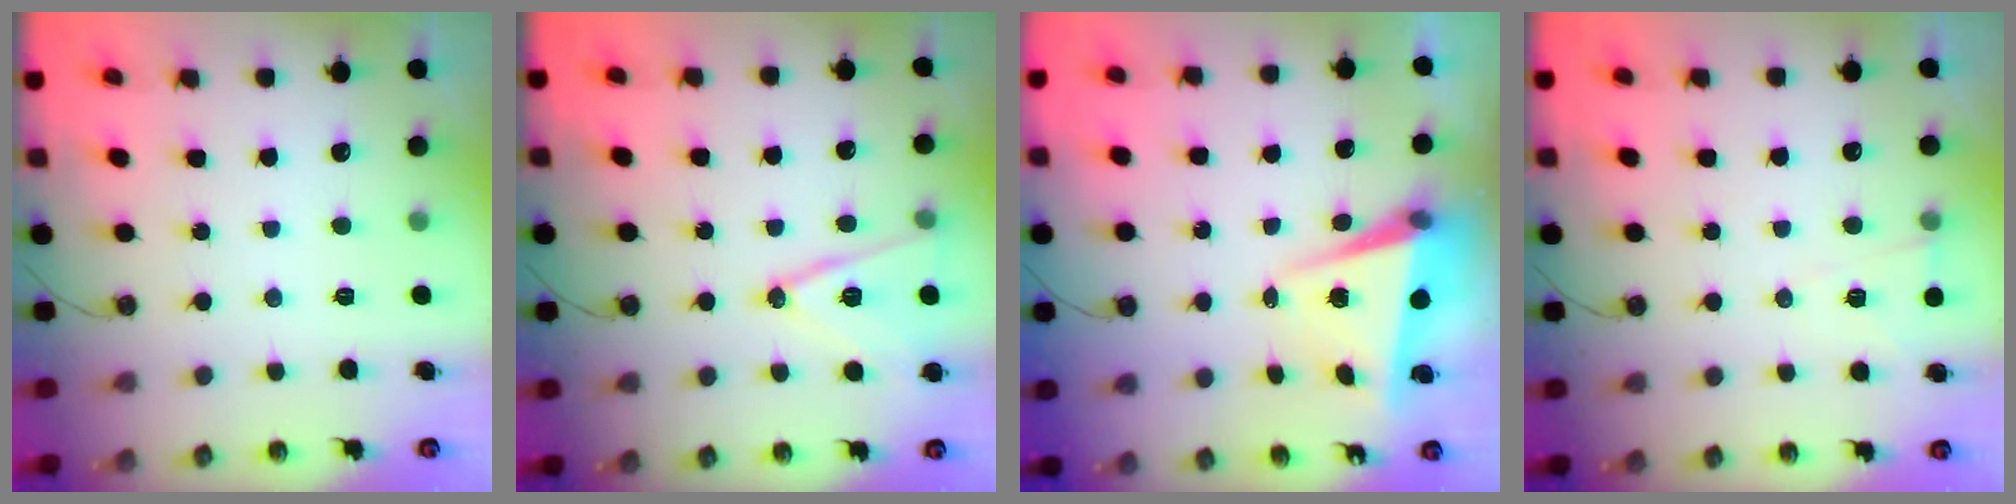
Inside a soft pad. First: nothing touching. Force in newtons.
{"total": 13.1, "press": 12.7, "slide": 3.2}
{"total": 5.0, "press": 4.8, "slide": 1.2}
{"total": 4.8, "press": 3.3, "slide": 3.4}